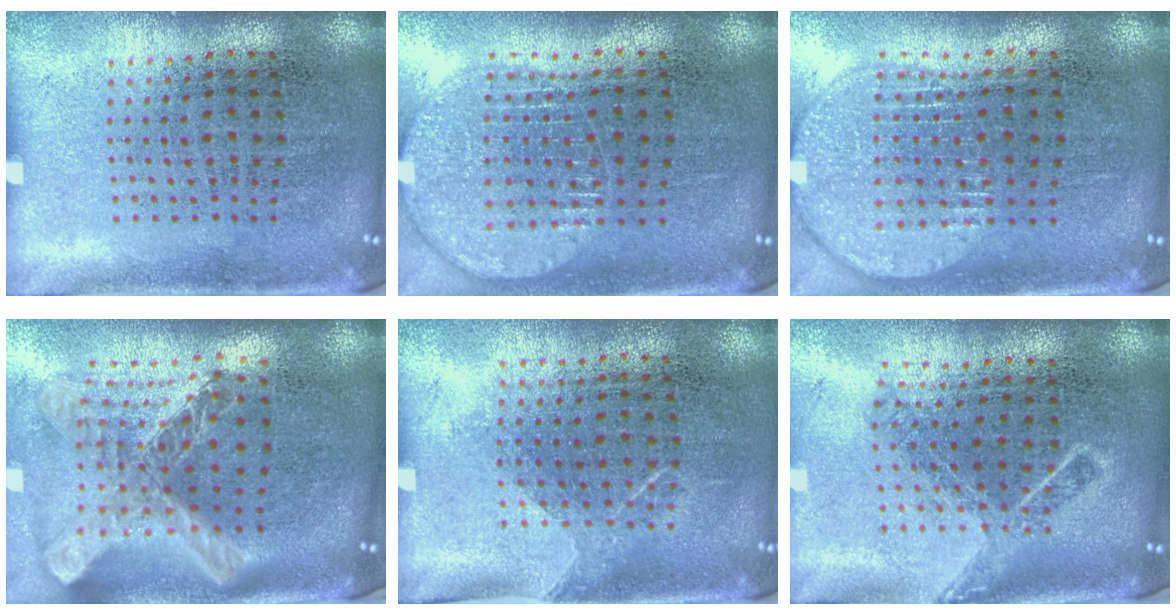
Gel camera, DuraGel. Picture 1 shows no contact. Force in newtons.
{"total": 1.5, "press": 1.4, "slide": 0.6}
{"total": 1.9, "press": 1.6, "slide": 1.0}
{"total": 2.8, "press": 2.0, "slide": 2.0}
{"total": 1.2, "press": 1.0, "slide": 0.8}
{"total": 1.8, "press": 1.3, "slide": 1.2}